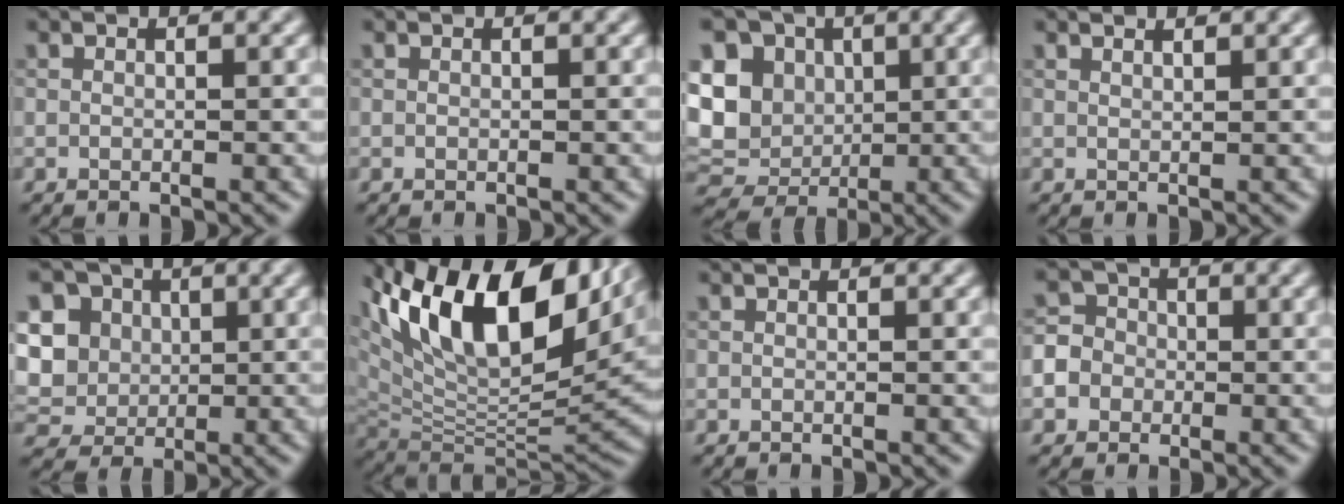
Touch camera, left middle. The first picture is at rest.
{"total": 0.0}
{"total": 10.8, "force": [1.8, 9.0, 5.8], "torque": [-0.117, 0.018, 0.007]}
{"total": 1.1, "force": [1.0, 0.0, 0.4], "torque": [-0.005, -0.002, 0.012]}
{"total": 10.1, "force": [2.6, 8.7, 4.6], "torque": [-0.112, 0.020, 0.033]}
{"total": 15.7, "force": [7.5, 6.6, 12.1], "torque": [-0.221, 0.030, 0.130]}
{"total": 0.0}
{"total": 6.4, "force": [-2.2, 5.7, 1.6], "torque": [-0.028, 0.004, -0.070]}